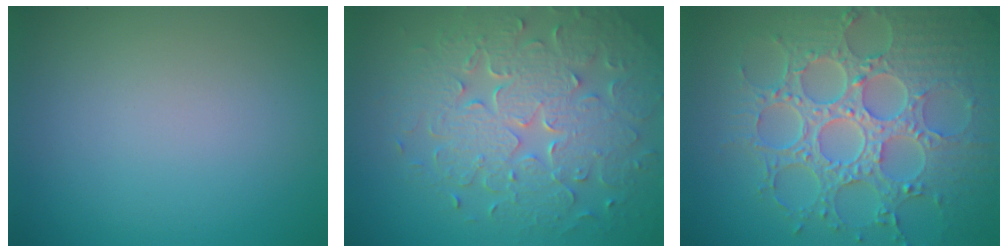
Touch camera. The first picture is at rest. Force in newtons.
{"total": 8.1, "press": 5.8, "slide": 5.7}
{"total": 8.8, "press": 6.4, "slide": 5.9}